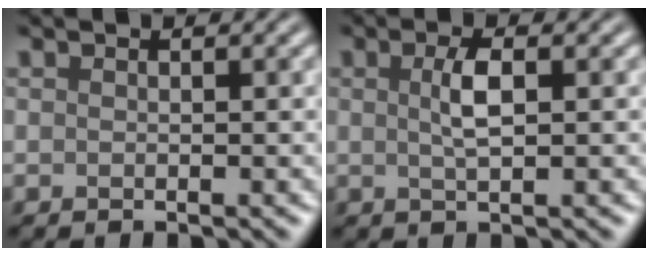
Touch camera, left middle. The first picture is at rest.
{"total": 2.4, "force": [0.5, 0.6, 2.2], "torque": [-0.045, 0.004, 0.009]}